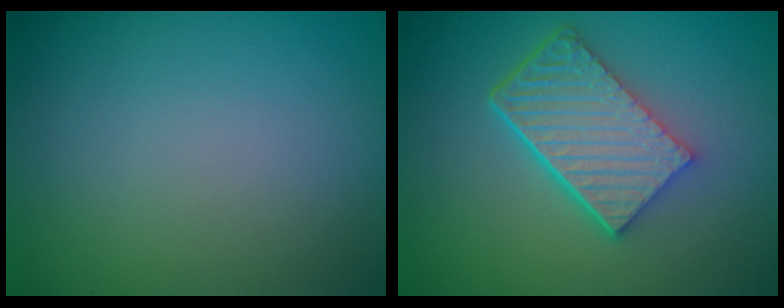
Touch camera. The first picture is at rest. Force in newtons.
{"total": 6.2, "press": 4.3, "slide": 4.4}